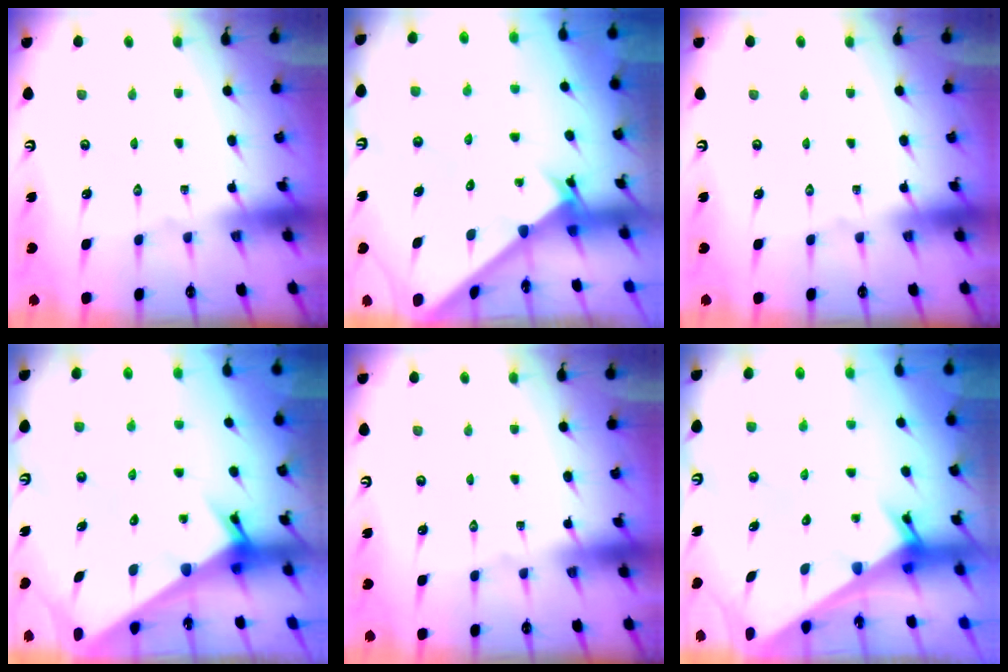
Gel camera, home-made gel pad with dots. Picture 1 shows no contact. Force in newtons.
{"total": 2.6, "press": 2.6, "slide": 0.2}
{"total": 0.0}
{"total": 3.7, "press": 3.7, "slide": 0.2}
{"total": 0.0}
{"total": 3.1, "press": 3.1, "slide": 0.2}